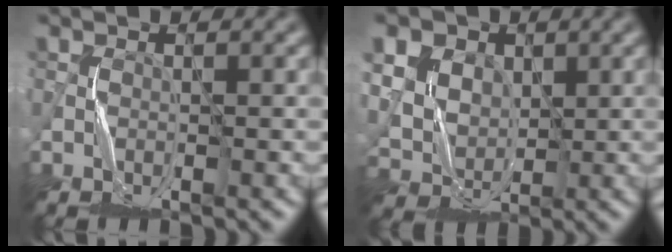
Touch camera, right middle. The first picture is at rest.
{"total": 13.2, "force": [6.0, 9.6, 6.7], "torque": [-0.147, 0.035, 0.094]}